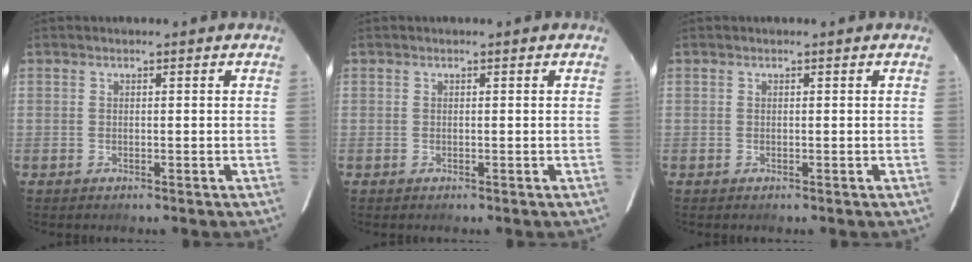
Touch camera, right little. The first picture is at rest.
{"total": 0.0}
{"total": 0.0}